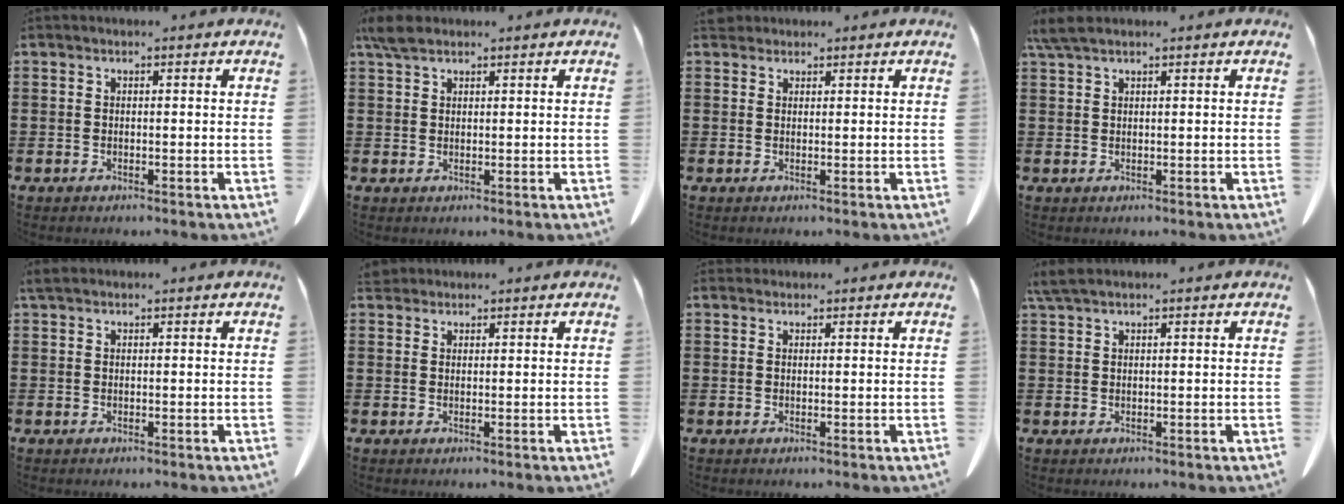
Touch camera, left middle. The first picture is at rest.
{"total": 2.7, "force": [2.0, 1.2, 1.3], "torque": [-0.032, 0.005, 0.039]}
{"total": 1.9, "force": [1.6, 0.9, 0.5], "torque": [-0.016, 0.006, 0.033]}
{"total": 2.5, "force": [1.8, 0.5, 1.7], "torque": [-0.038, 0.002, 0.033]}
{"total": 1.1, "force": [0.8, 0.4, 0.5], "torque": [-0.015, 0.002, 0.017]}
{"total": 1.9, "force": [1.6, 0.8, 0.4], "torque": [-0.014, 0.005, 0.033]}
{"total": 0.7, "force": [0.6, 0.3, 0.0], "torque": [-0.001, 0.001, 0.012]}
{"total": 1.9, "force": [1.5, 0.2, 1.2], "torque": [-0.027, -0.001, 0.028]}